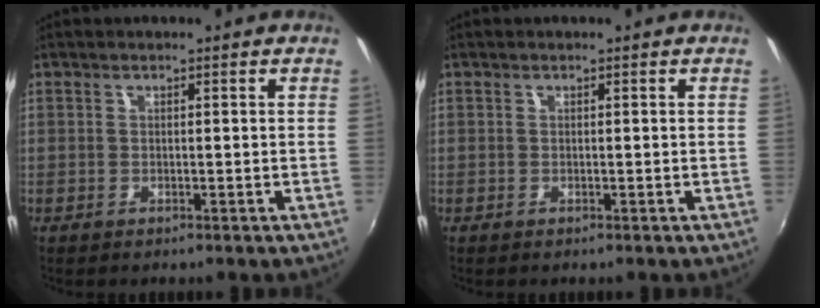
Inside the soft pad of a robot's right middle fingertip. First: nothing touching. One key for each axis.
{"total": 0.0}